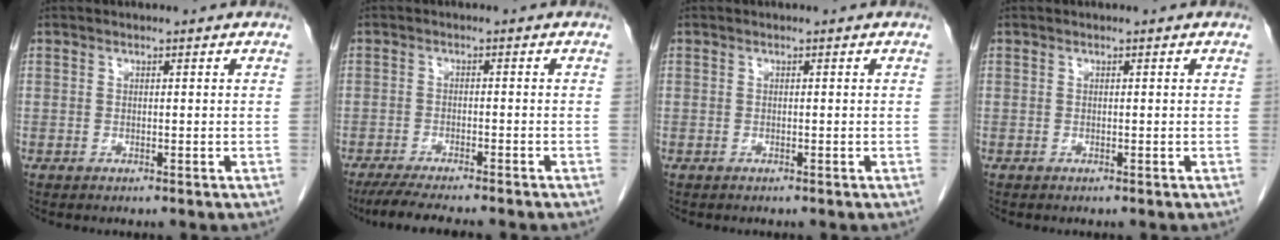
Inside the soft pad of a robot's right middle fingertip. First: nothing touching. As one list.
[{"total": 8.6, "force": [-7.3, 0.6, 4.4], "torque": [-0.061, -0.017, -0.115]}, {"total": 0.0}, {"total": 0.0}]